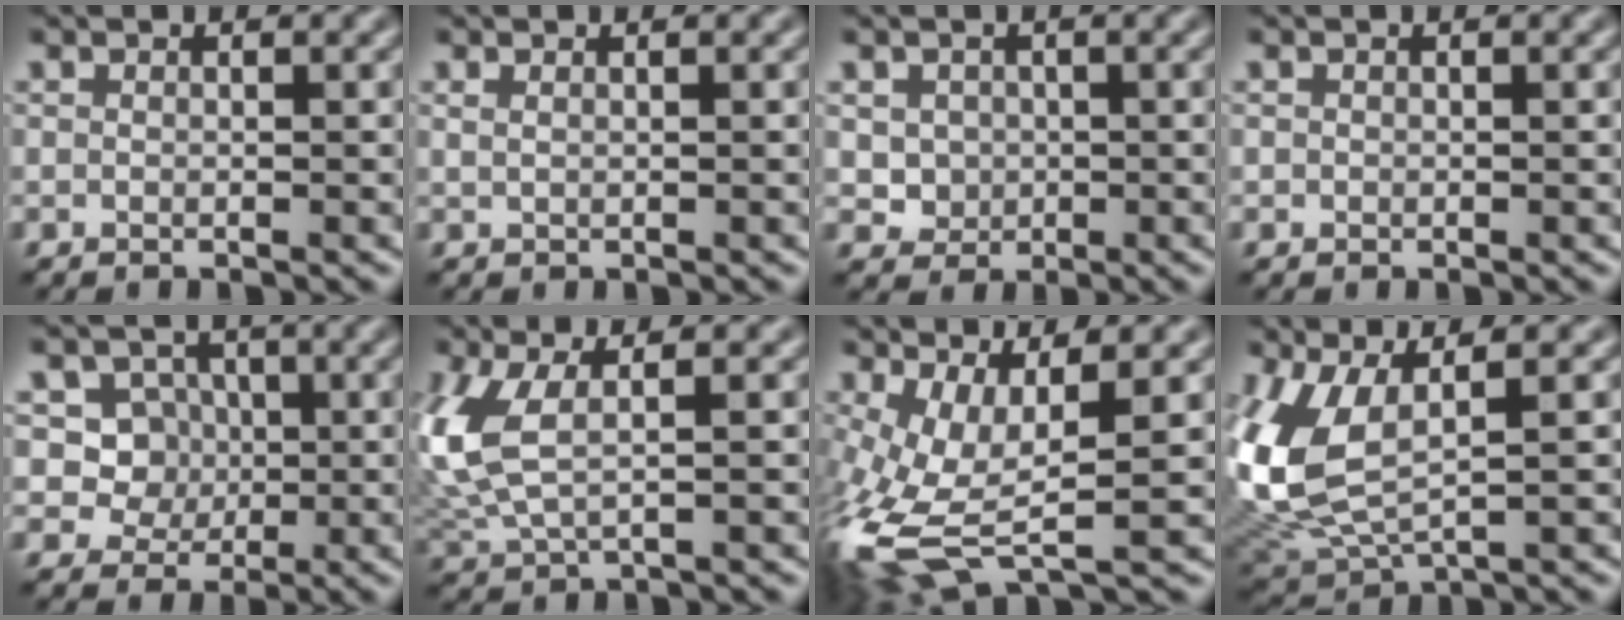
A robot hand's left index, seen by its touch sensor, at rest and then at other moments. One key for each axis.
{"total": 0.7, "fx": 0.5, "fy": 0.3, "fz": 0.4, "tx": -0.010, "ty": -0.001, "tz": 0.007}
{"total": 2.2, "fx": 0.2, "fy": 2.0, "fz": 0.8, "tx": -0.016, "ty": -0.007, "tz": 0.014}
{"total": 0.0}
{"total": 4.6, "fx": 1.0, "fy": 4.1, "fz": 1.8, "tx": -0.023, "ty": 0.001, "tz": 0.021}
{"total": 5.6, "fx": 0.9, "fy": 2.7, "fz": 4.9, "tx": -0.135, "ty": -0.002, "tz": 0.023}
{"total": 9.7, "fx": -1.7, "fy": 3.7, "fz": 8.8, "tx": -0.205, "ty": -0.012, "tz": -0.027}
{"total": 8.5, "fx": 1.4, "fy": 4.4, "fz": 7.2, "tx": -0.194, "ty": -0.011, "tz": 0.037}